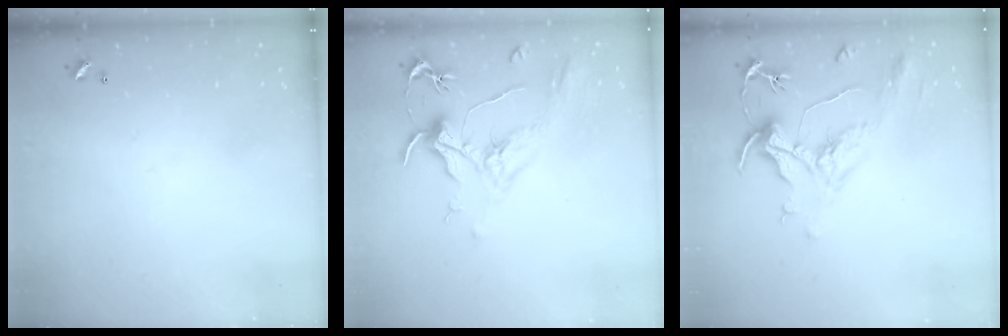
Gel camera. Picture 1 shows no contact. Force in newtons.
{"total": 2.1, "press": 2.0, "slide": 0.8}
{"total": 2.1, "press": 1.6, "slide": 1.4}